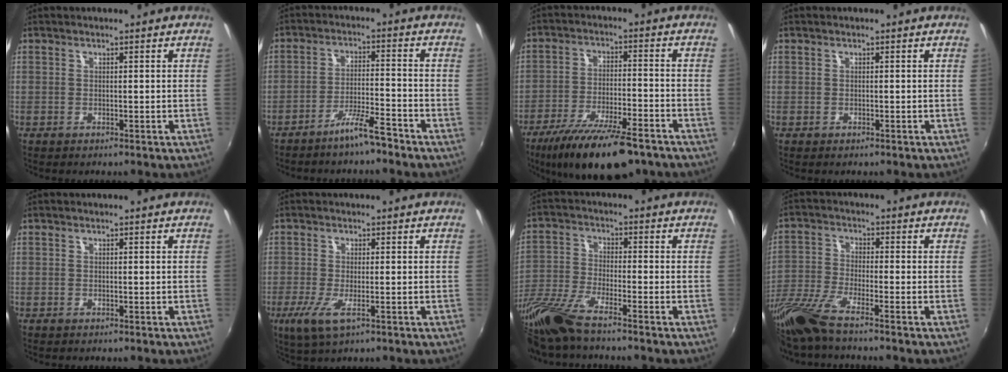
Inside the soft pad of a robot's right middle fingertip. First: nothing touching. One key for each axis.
{"total": 5.5, "fx": -4.6, "fy": 0.2, "fz": 3.0, "tx": -0.068, "ty": 0.003, "tz": -0.078}
{"total": 17.0, "fx": -12.5, "fy": 4.7, "fz": 10.5, "tx": -0.203, "ty": -0.032, "tz": -0.201}
{"total": 0.0}
{"total": 0.0}
{"total": 5.4, "fx": -2.2, "fy": 1.3, "fz": 4.8, "tx": -0.105, "ty": -0.020, "tz": -0.041}
{"total": 11.3, "fx": -9.1, "fy": 1.4, "fz": 6.5, "tx": -0.151, "ty": -0.027, "tz": -0.185}
{"total": 9.8, "fx": -8.0, "fy": 0.3, "fz": 5.7, "tx": -0.130, "ty": -0.029, "tz": -0.159}